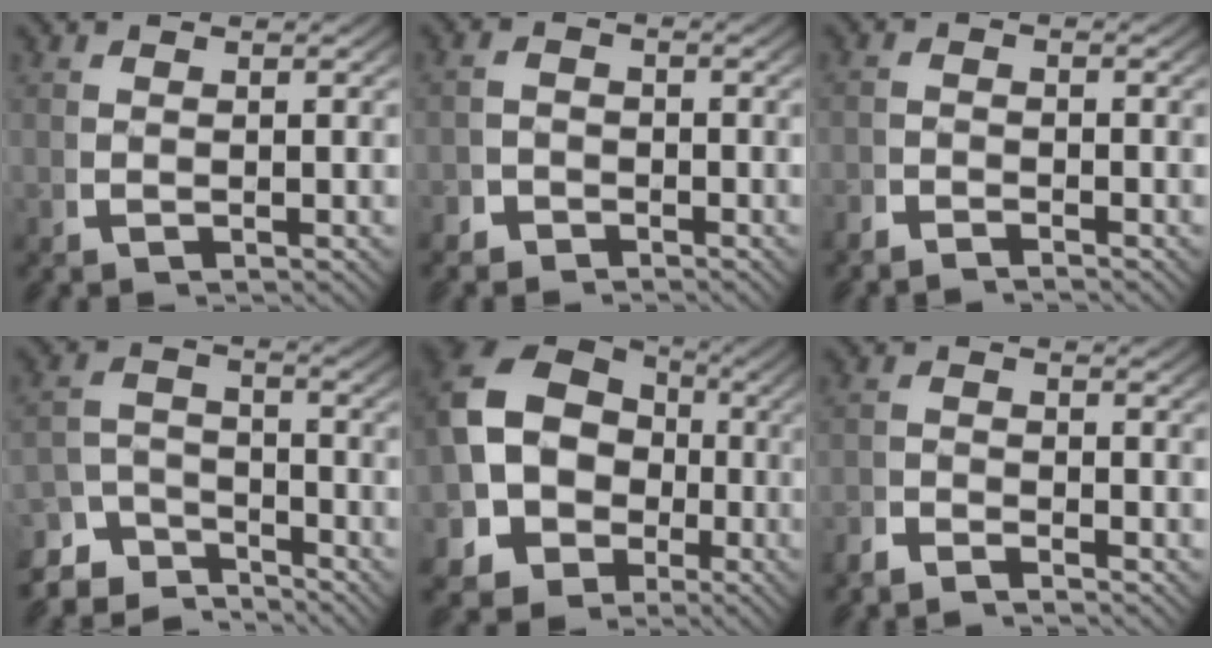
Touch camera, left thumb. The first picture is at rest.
{"total": 2.6, "force": [-2.3, 1.2, 0.1], "torque": [0.001, -0.015, -0.039]}
{"total": 1.8, "force": [-1.8, 0.3, 0.0], "torque": [0.007, -0.006, -0.040]}
{"total": 6.4, "force": [-4.1, 4.0, 3.0], "torque": [-0.037, -0.025, -0.067]}
{"total": 13.1, "force": [-0.8, 11.2, 6.8], "torque": [-0.174, -0.049, -0.006]}
{"total": 2.2, "force": [-2.2, 0.4, 0.1], "torque": [0.005, -0.006, -0.049]}